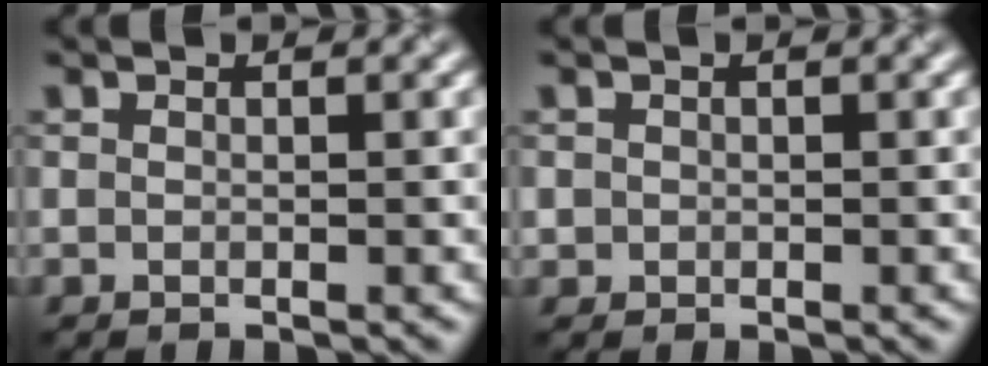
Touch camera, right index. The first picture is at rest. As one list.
[{"total": 0.6, "force": [0.0, 0.6, 0.0], "torque": [0.007, -0.002, -0.002]}]